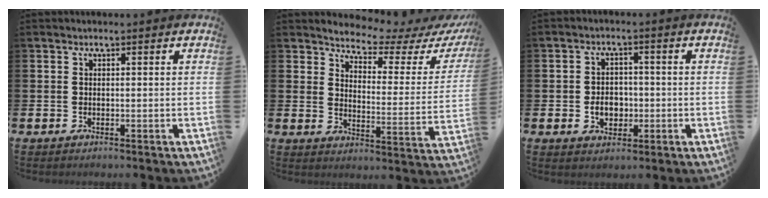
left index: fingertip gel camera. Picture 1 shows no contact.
{"total": 4.6, "force": [4.4, 0.9, 1.0], "torque": [-0.039, -0.045, 0.069]}
{"total": 3.9, "force": [-0.8, 3.0, 2.3], "torque": [-0.033, 0.000, -0.022]}